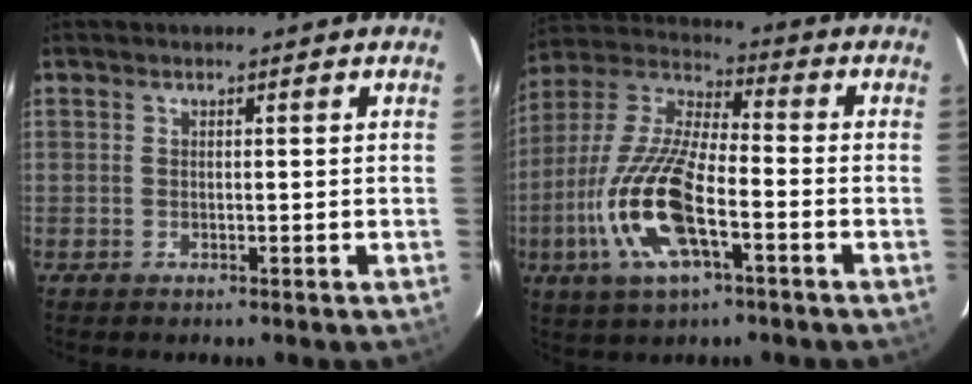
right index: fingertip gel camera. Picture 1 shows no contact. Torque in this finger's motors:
{"motor_torque": [2.14, 0.00, 1.05, 0.13]}